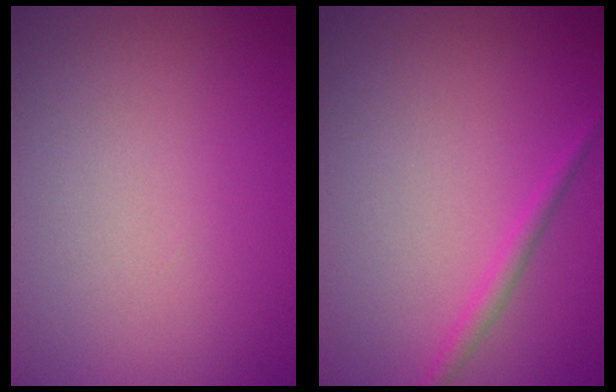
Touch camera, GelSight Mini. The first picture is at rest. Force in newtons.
{"total": 1.3, "press": 1.3, "slide": 0.0}